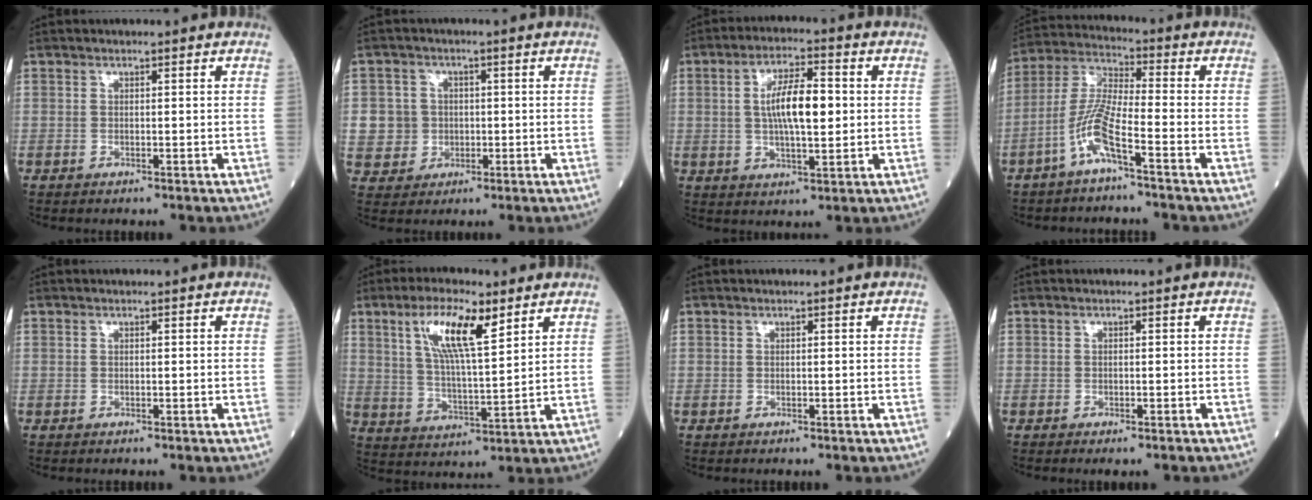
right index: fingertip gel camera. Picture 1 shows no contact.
{"total": 5.9, "force": [-0.3, 5.8, 0.6], "torque": [-0.013, 0.011, 0.000]}
{"total": 9.1, "force": [0.9, 2.5, 8.7], "torque": [-0.160, 0.011, 0.014]}
{"total": 8.1, "force": [-4.2, 0.4, 6.9], "torque": [-0.156, 0.007, -0.088]}
{"total": 0.0}
{"total": 10.7, "force": [5.4, 2.0, 9.0], "torque": [-0.172, 0.006, 0.102]}
{"total": 0.0}
{"total": 1.9, "force": [-1.5, 0.3, 1.0], "torque": [-0.008, -0.004, -0.020]}